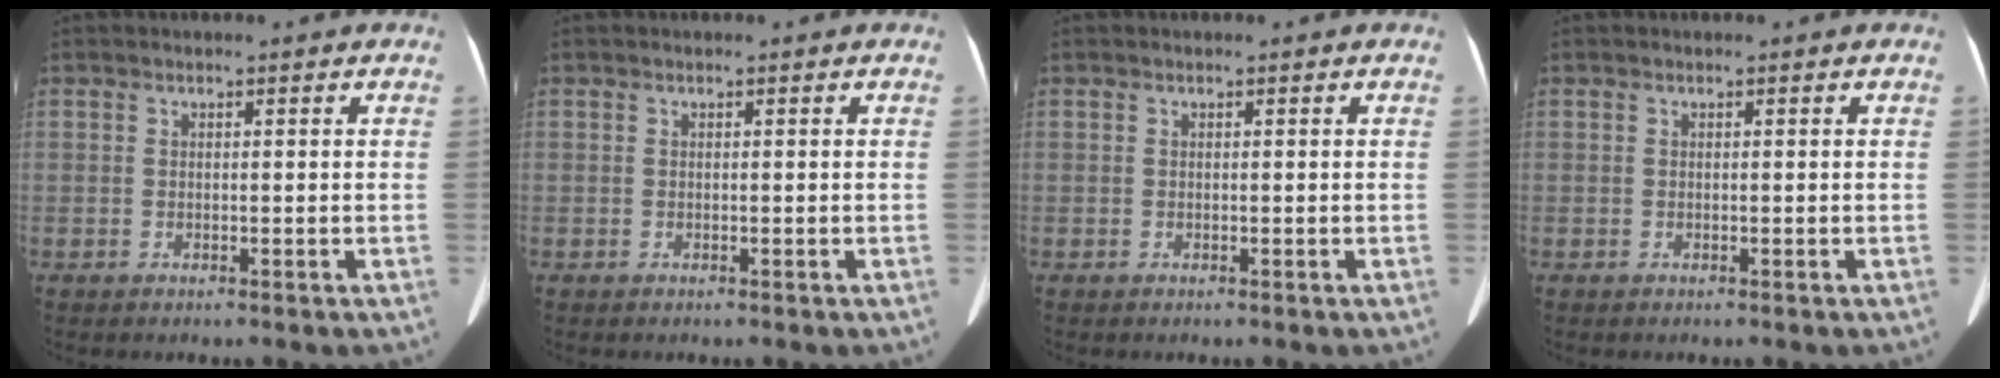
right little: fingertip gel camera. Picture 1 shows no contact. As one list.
[{"total": 0.0}, {"total": 0.0}, {"total": 0.0}]